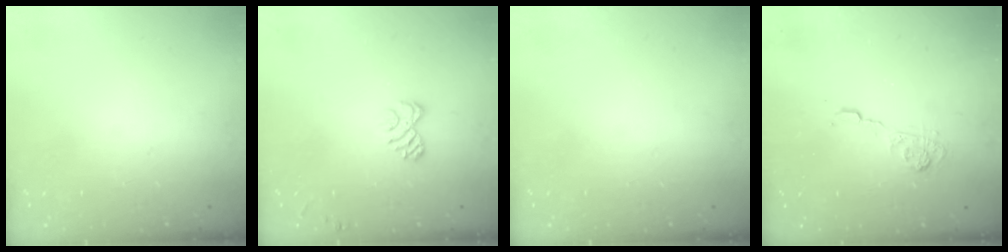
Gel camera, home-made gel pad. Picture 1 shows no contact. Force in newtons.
{"total": 6.1, "press": 5.9, "slide": 1.4}
{"total": 0.0}
{"total": 5.8, "press": 5.7, "slide": 0.8}